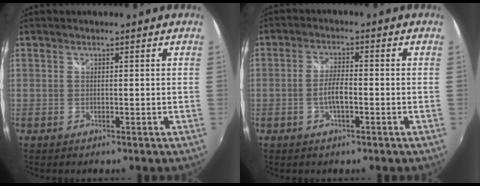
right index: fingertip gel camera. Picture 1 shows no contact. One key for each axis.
{"total": 4.0, "fx": -1.3, "fy": 1.1, "fz": 3.6, "tx": -0.074, "ty": 0.003, "tz": -0.025}